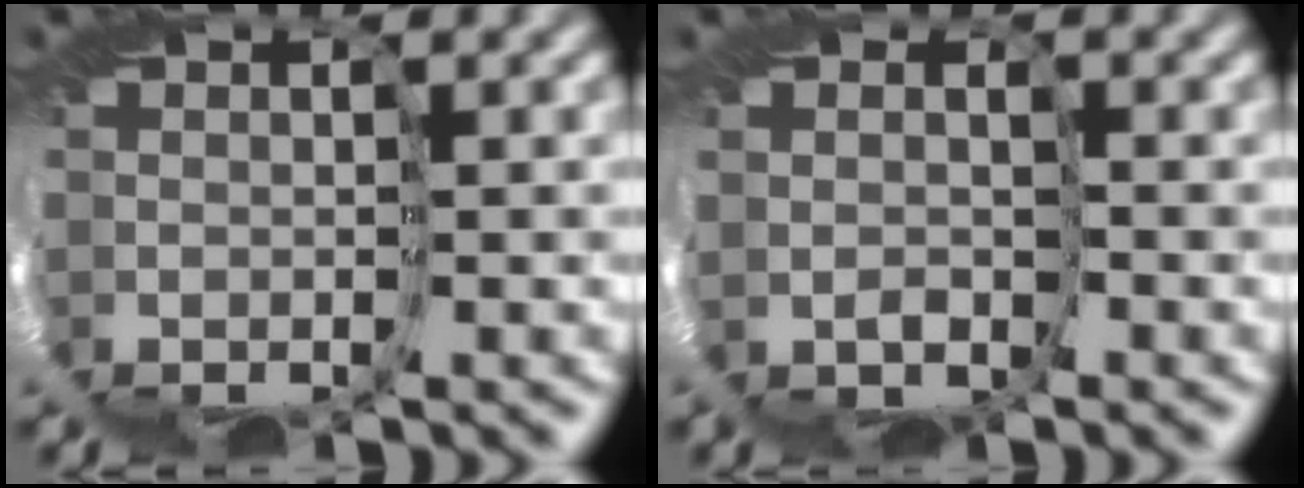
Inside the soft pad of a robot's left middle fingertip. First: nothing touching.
{"total": 1.8, "force": [1.4, -0.2, -1.1], "torque": [0.028, 0.002, 0.022]}